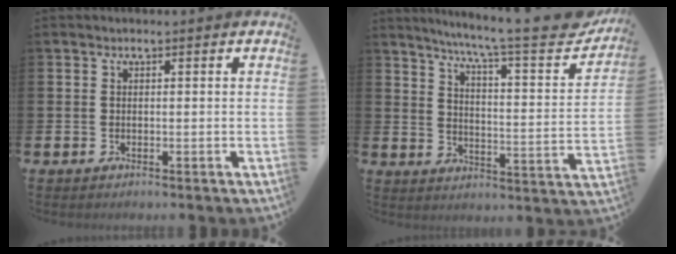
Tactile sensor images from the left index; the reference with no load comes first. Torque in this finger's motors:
{"motor_torque": [0.73, -1.41, 0.34, 0.09]}